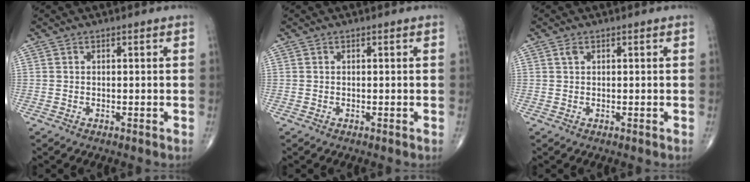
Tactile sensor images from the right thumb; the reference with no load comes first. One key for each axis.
{"total": 0.0}
{"total": 1.0, "fx": 0.5, "fy": 0.5, "fz": 0.7, "tx": -0.015, "ty": 0.005, "tz": 0.010}